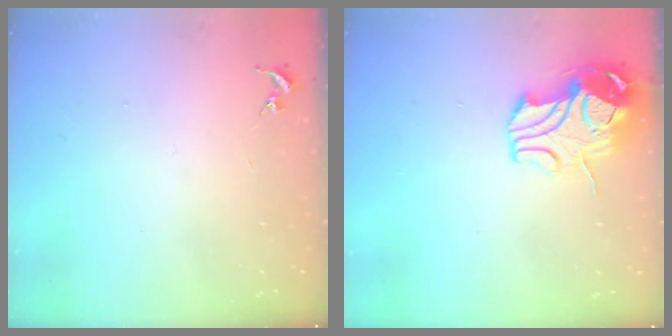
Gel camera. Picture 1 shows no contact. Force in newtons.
{"total": 12.8, "press": 12.7, "slide": 1.7}